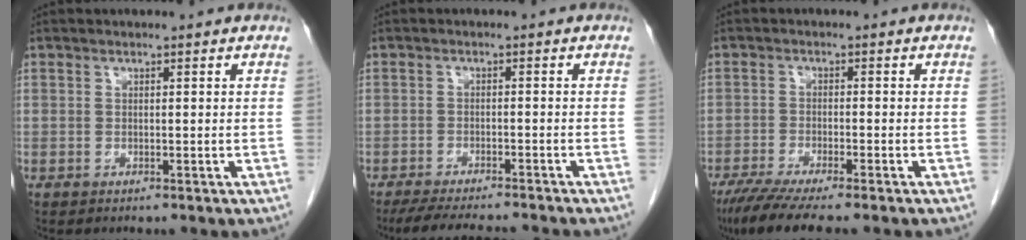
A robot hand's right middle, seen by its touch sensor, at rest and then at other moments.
{"total": 10.9, "force": [-9.8, 1.0, 4.6], "torque": [-0.066, -0.012, -0.138]}
{"total": 8.5, "force": [-6.8, 0.4, 5.1], "torque": [-0.080, -0.021, -0.111]}